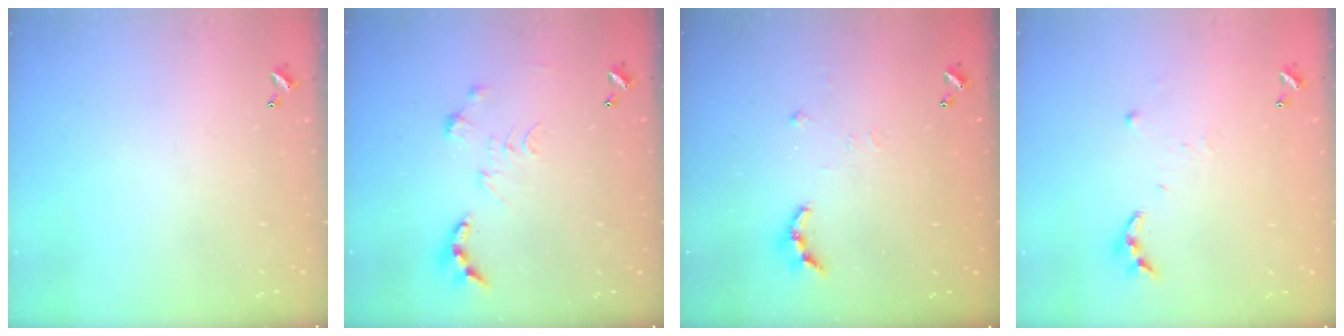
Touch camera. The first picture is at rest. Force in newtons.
{"total": 0.0}
{"total": 6.7, "press": 6.7, "slide": 0.5}
{"total": 5.6, "press": 5.6, "slide": 0.1}